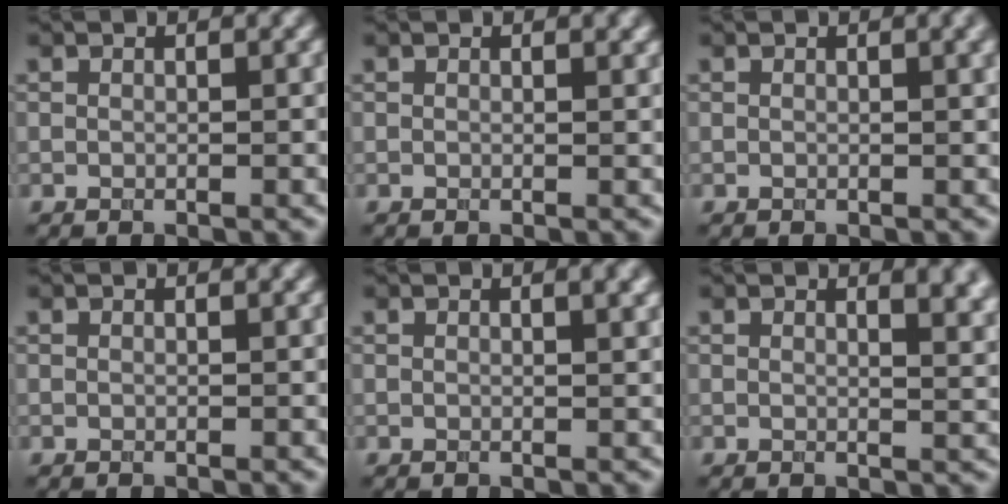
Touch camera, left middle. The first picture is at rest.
{"total": 0.7, "force": [0.5, 0.2, 0.5], "torque": [-0.005, 0.003, 0.007]}
{"total": 1.6, "force": [0.7, 0.5, 1.4], "torque": [-0.014, 0.006, 0.007]}
{"total": 0.0}
{"total": 2.0, "force": [0.9, 0.6, 1.6], "torque": [-0.015, 0.004, 0.010]}
{"total": 5.1, "force": [2.5, 2.3, 3.8], "torque": [-0.016, 0.008, 0.029]}